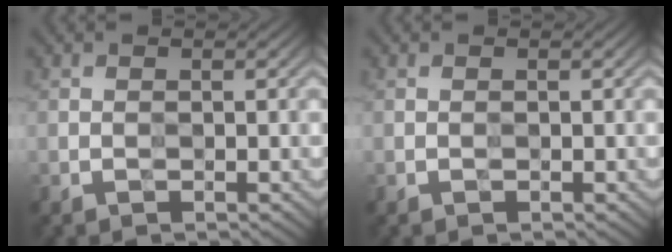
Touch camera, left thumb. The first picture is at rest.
{"total": 0.0}